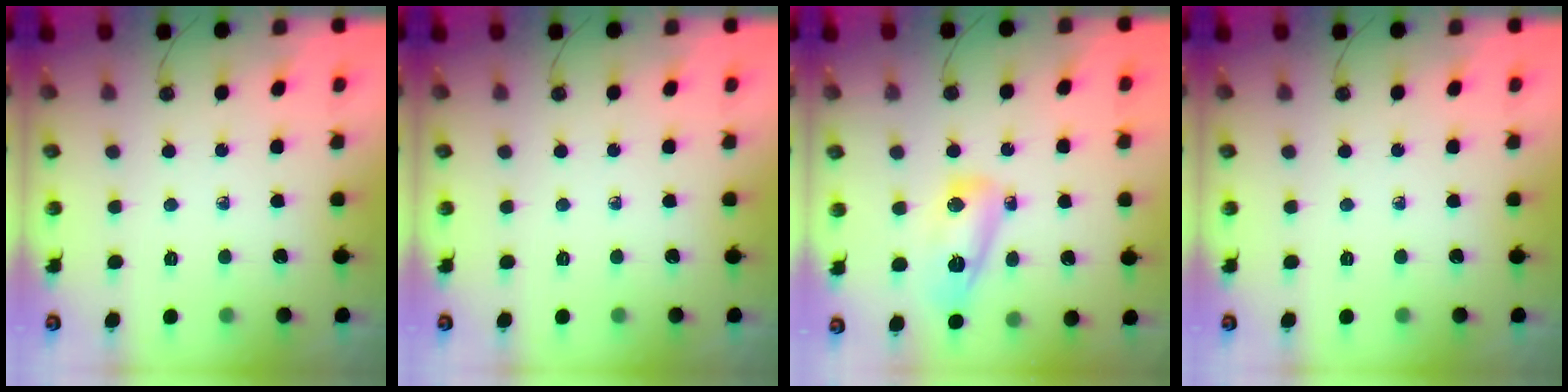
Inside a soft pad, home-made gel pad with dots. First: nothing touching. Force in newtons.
{"total": 0.0}
{"total": 10.1, "press": 10.1, "slide": 0.8}
{"total": 0.0}